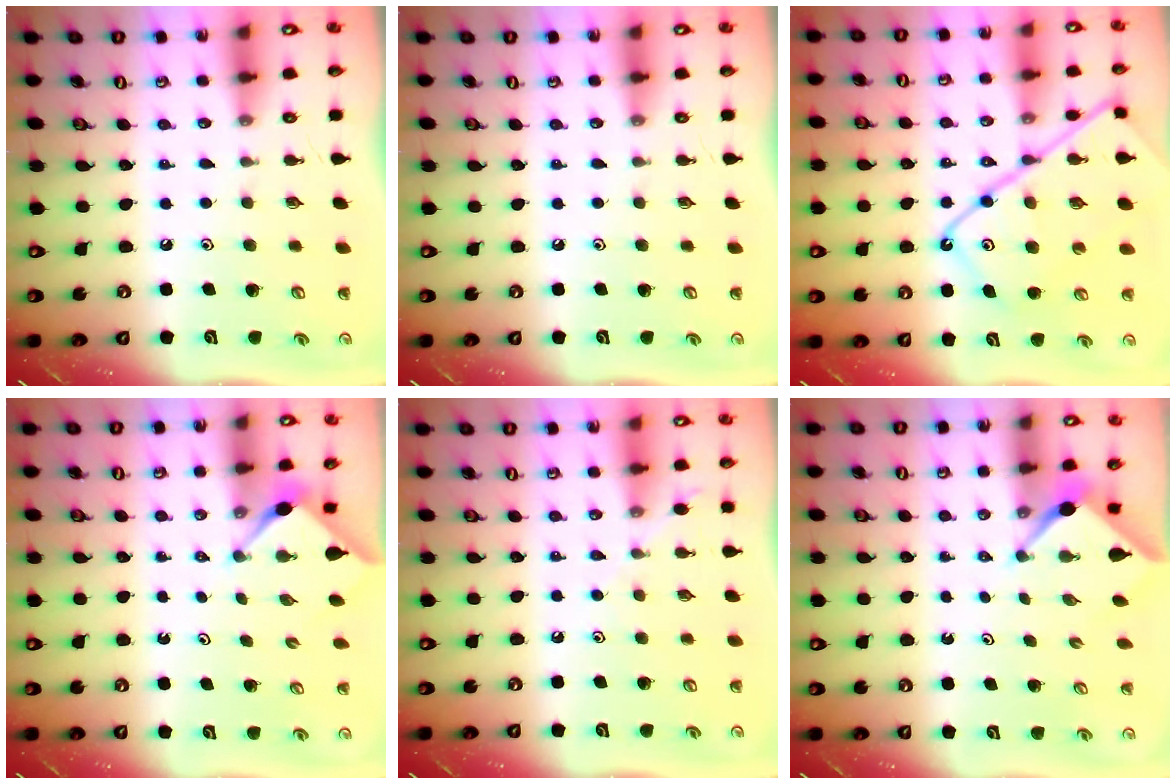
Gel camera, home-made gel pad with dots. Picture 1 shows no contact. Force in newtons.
{"total": 0.0}
{"total": 16.7, "press": 16.6, "slide": 1.7}
{"total": 3.0, "press": 3.0, "slide": 0.4}
{"total": 6.0, "press": 5.9, "slide": 0.9}
{"total": 2.5, "press": 2.4, "slide": 0.3}